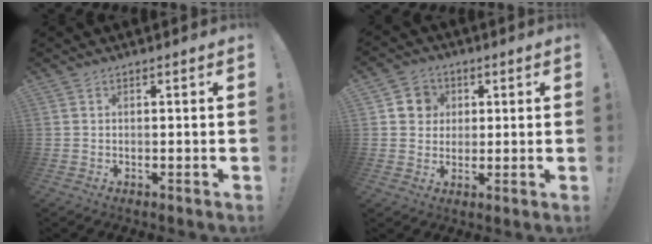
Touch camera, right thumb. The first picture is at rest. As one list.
[{"total": 6.7, "force": [1.4, 6.5, 1.3], "torque": [-0.011, -0.008, 0.028]}]